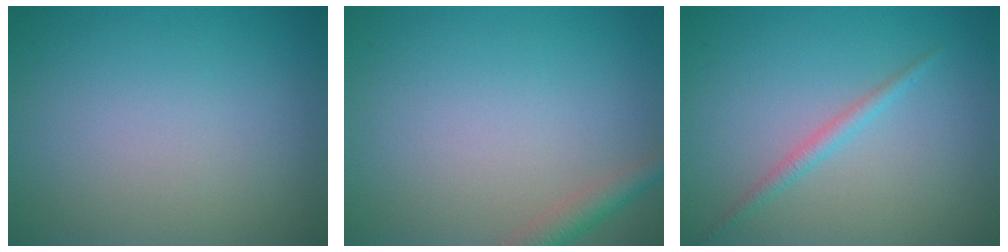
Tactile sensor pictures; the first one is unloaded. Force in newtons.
{"total": 2.0, "press": 2.0, "slide": 0.1}
{"total": 1.3, "press": 1.3, "slide": 0.1}